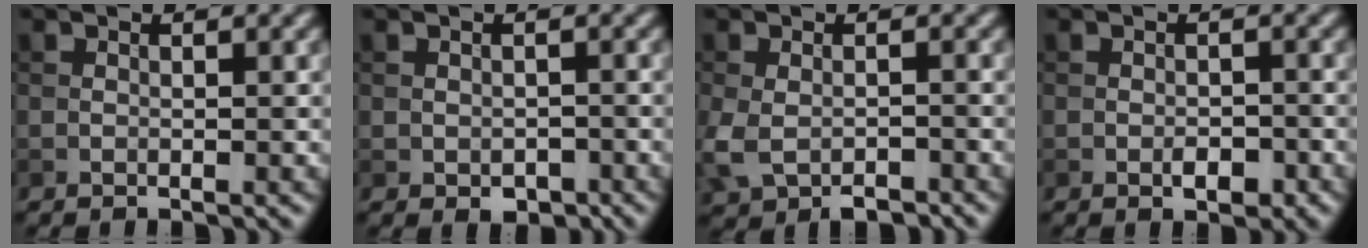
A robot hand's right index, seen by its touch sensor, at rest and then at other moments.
{"total": 1.6, "force": [-0.7, 1.1, 0.9], "torque": [-0.013, -0.008, -0.007]}
{"total": 4.7, "force": [-2.4, 2.9, 2.9], "torque": [-0.066, -0.018, -0.045]}
{"total": 1.8, "force": [-0.8, 1.0, 1.3], "torque": [-0.018, 0.000, -0.013]}